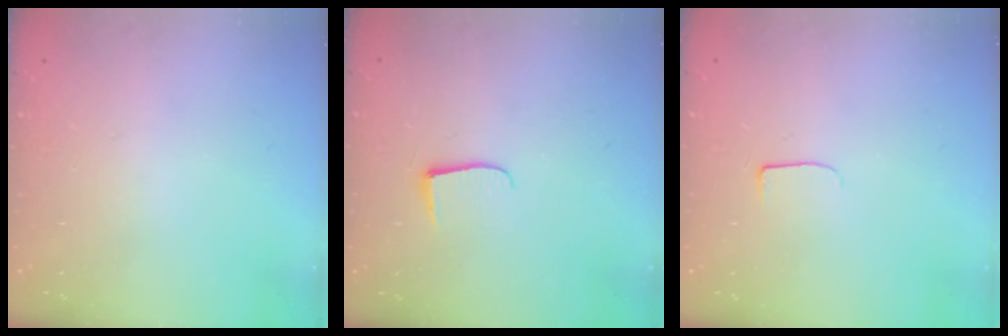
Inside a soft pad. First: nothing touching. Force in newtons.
{"total": 5.1, "press": 5.0, "slide": 0.6}
{"total": 5.1, "press": 5.0, "slide": 0.6}